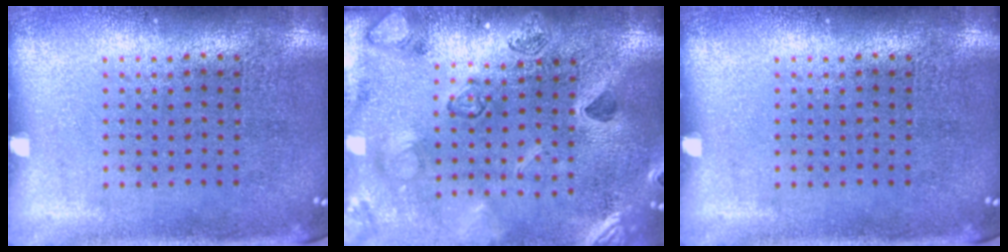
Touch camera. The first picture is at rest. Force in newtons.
{"total": 2.3, "press": 2.3, "slide": 0.2}
{"total": 0.0}